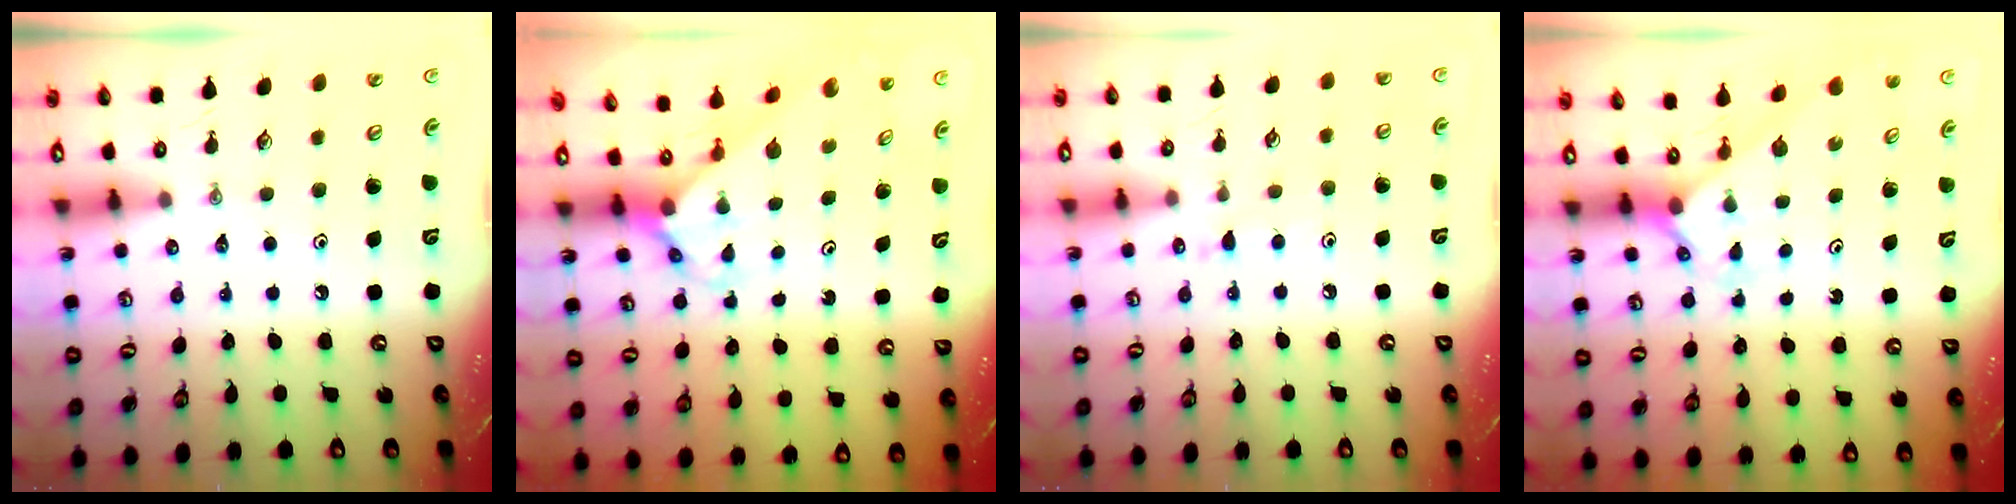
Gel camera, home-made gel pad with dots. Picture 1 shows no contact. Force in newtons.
{"total": 3.3, "press": 3.3, "slide": 0.3}
{"total": 4.9, "press": 4.8, "slide": 0.6}
{"total": 2.1, "press": 2.1, "slide": 0.2}